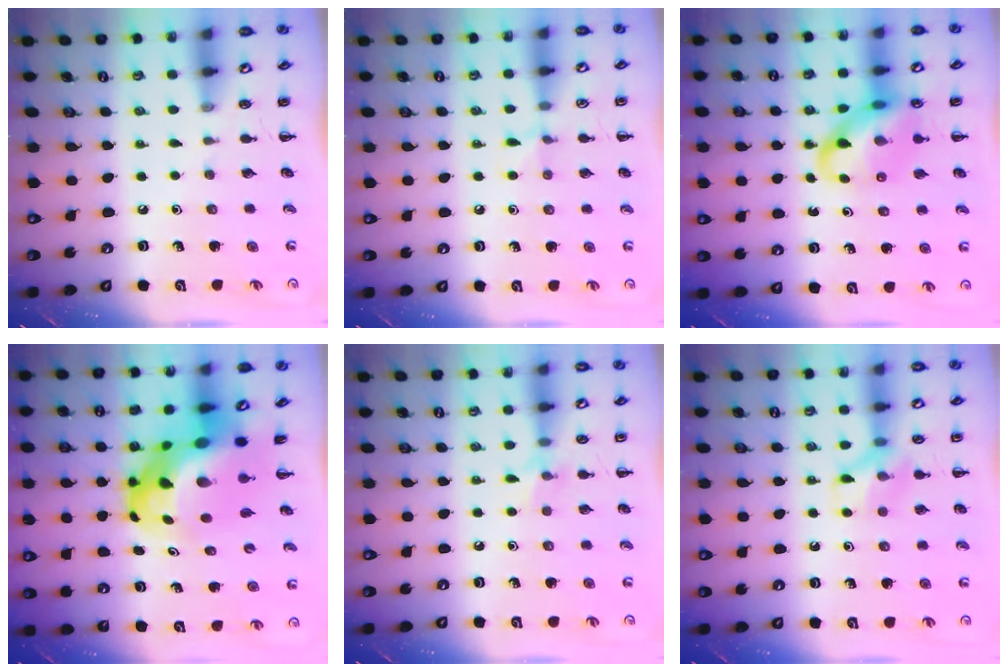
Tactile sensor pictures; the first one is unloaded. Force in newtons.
{"total": 5.1, "press": 4.7, "slide": 1.9}
{"total": 13.2, "press": 12.9, "slide": 2.9}
{"total": 12.7, "press": 12.2, "slide": 3.6}
{"total": 6.2, "press": 6.1, "slide": 1.3}
{"total": 10.0, "press": 9.9, "slide": 1.0}